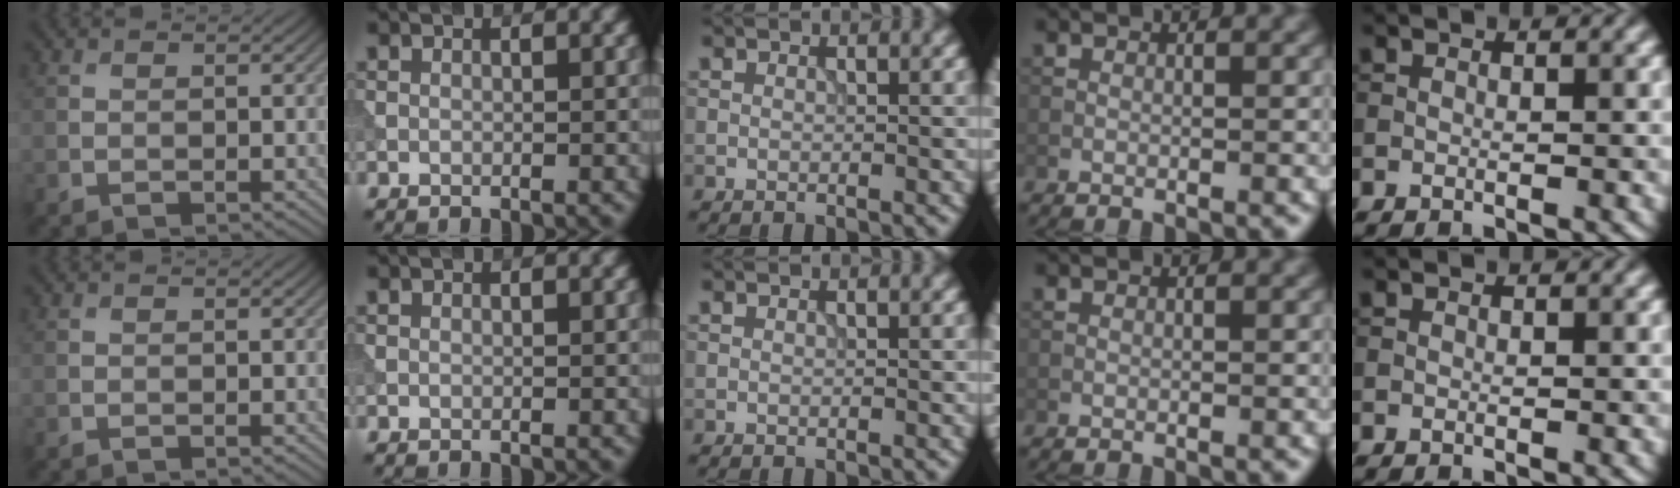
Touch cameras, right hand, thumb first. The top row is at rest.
{}